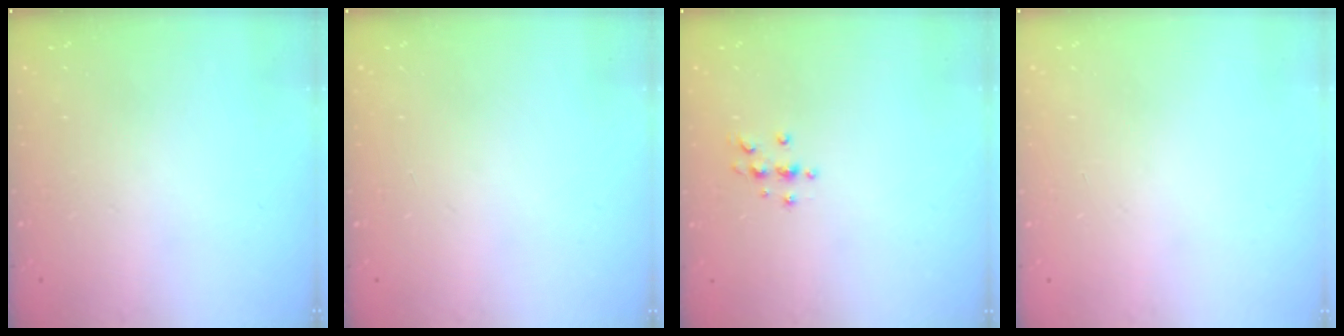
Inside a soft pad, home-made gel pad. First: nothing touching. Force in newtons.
{"total": 0.0}
{"total": 3.7, "press": 3.6, "slide": 0.5}
{"total": 0.0}